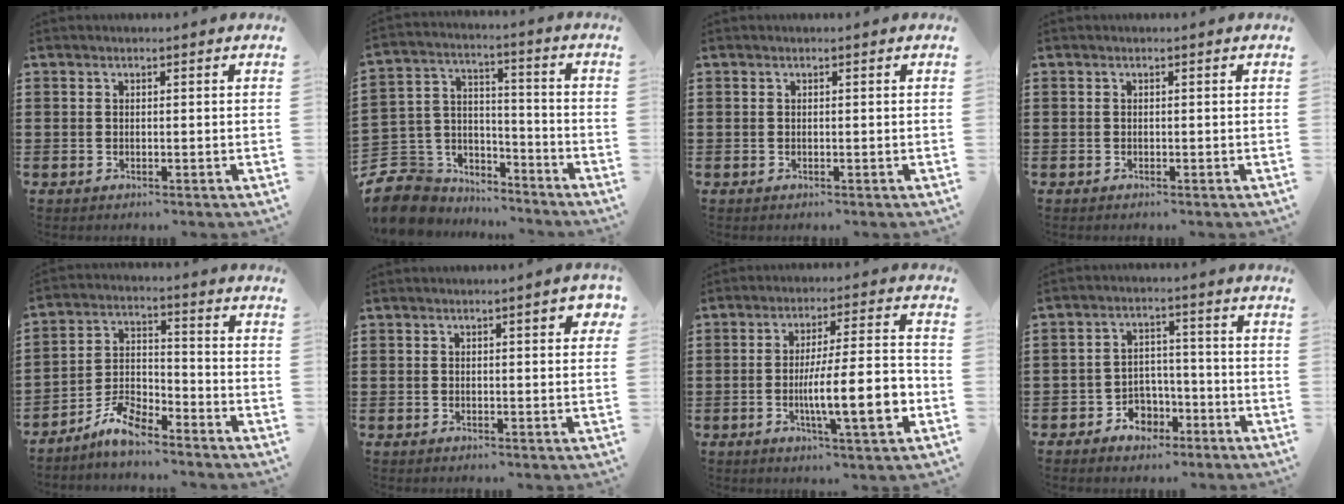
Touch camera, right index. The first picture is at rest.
{"total": 7.4, "force": [-5.9, 4.5, 0.7], "torque": [-0.055, -0.004, -0.119]}
{"total": 0.0}
{"total": 0.0}
{"total": 6.5, "force": [-5.6, 1.8, 2.8], "torque": [-0.068, 0.007, -0.109]}
{"total": 2.7, "force": [0.9, 0.6, 2.4], "torque": [-0.032, 0.000, 0.009]}
{"total": 12.3, "force": [-3.2, 2.2, 11.6], "torque": [-0.181, -0.007, -0.057]}
{"total": 4.0, "force": [-2.7, 2.8, 1.0], "torque": [-0.027, 0.007, -0.054]}